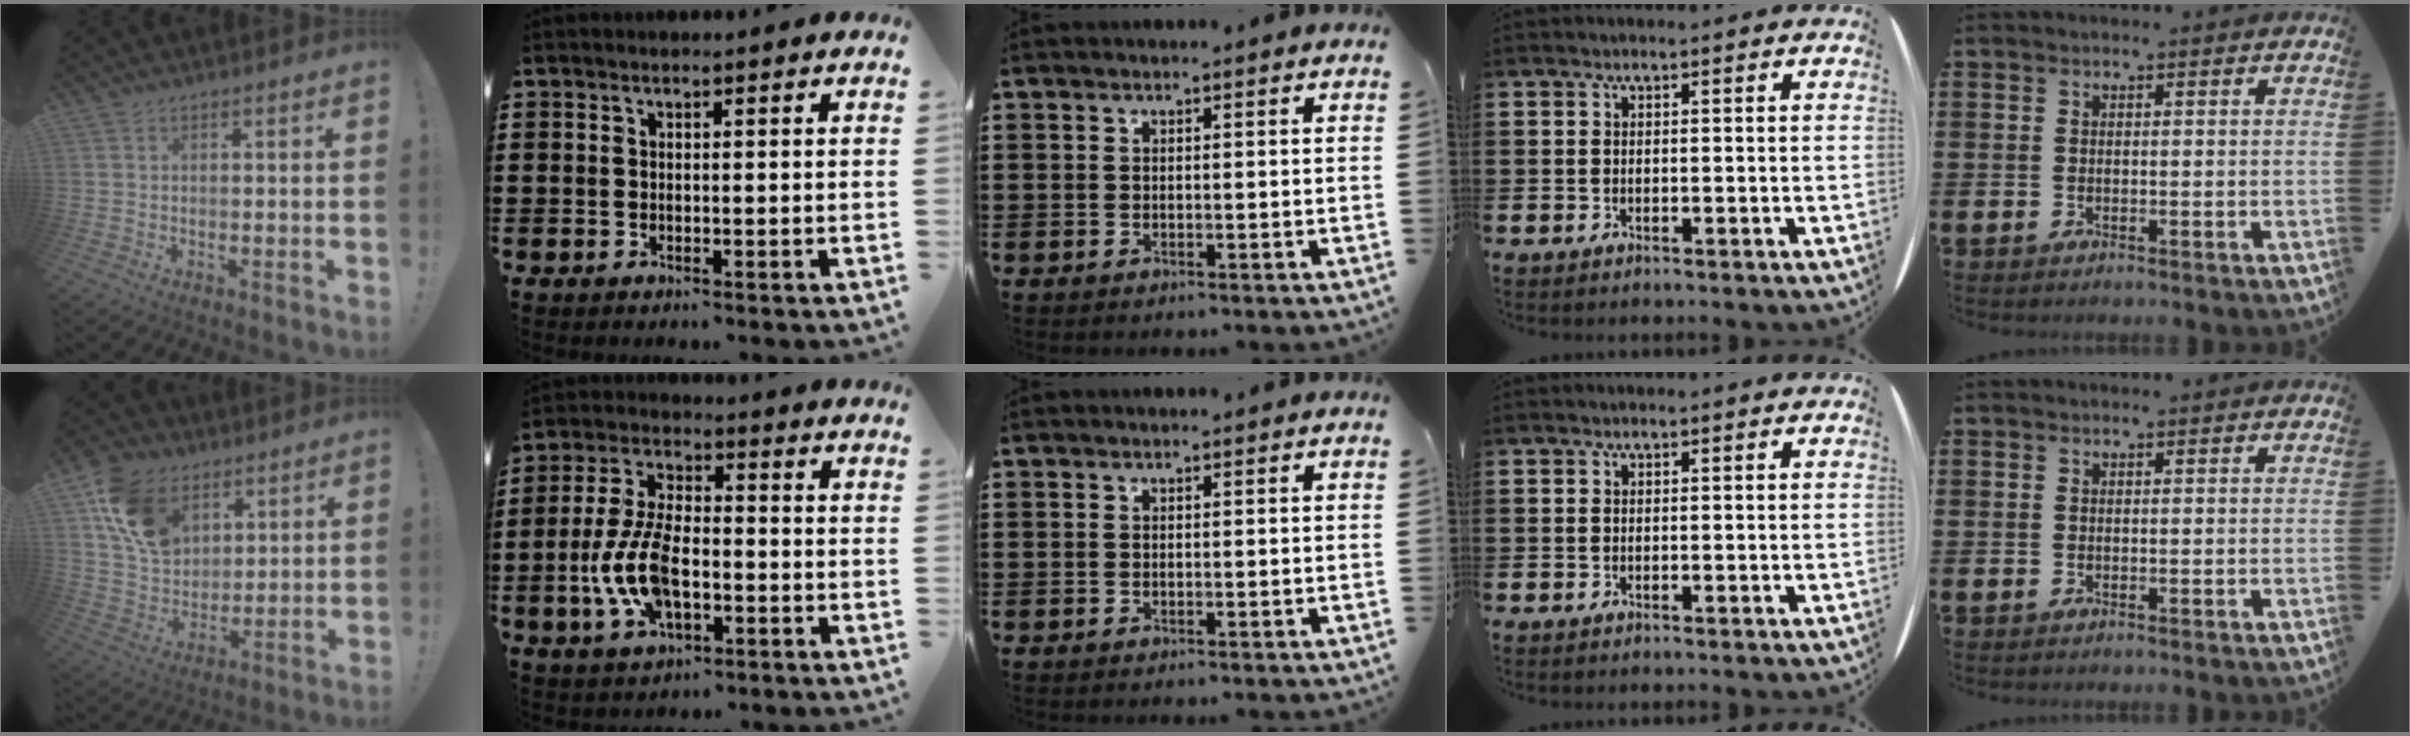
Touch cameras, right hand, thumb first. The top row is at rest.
{"thumb": {"total": 15.5, "force": [8.0, 10.7, 8.0], "torque": [-0.136, -0.028, 0.160]}, "index": {"total": 10.2, "force": [-2.6, 5.2, 8.4], "torque": [-0.203, -0.004, -0.054]}}